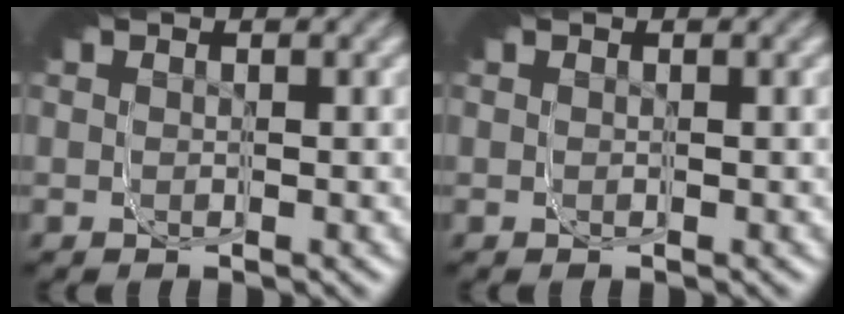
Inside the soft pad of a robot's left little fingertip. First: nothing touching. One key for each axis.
{"total": 0.0}